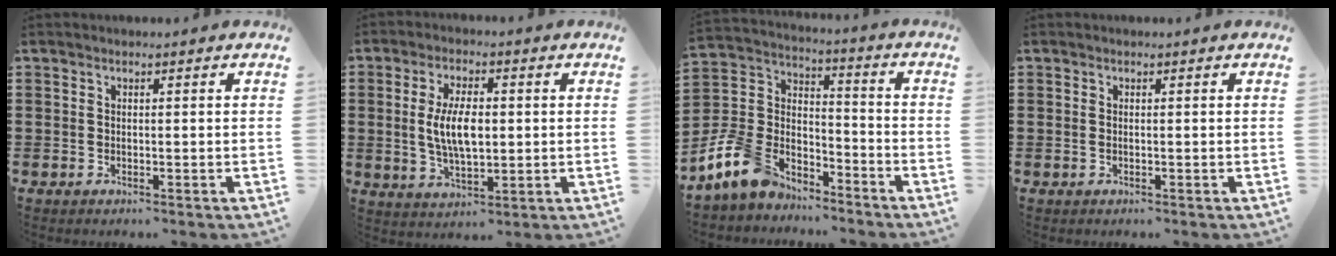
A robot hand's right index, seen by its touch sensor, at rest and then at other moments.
{"total": 7.5, "force": [0.3, 3.2, 6.8], "torque": [-0.136, 0.000, -0.002]}
{"total": 8.8, "force": [-6.3, 5.4, 3.0], "torque": [-0.103, 0.012, -0.130]}
{"total": 0.0}